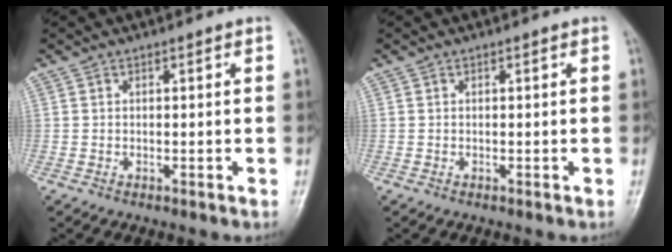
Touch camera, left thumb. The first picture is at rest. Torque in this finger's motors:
{"motor_torque": [-0.01, -0.01, -0.02, 0.00, 0.00]}